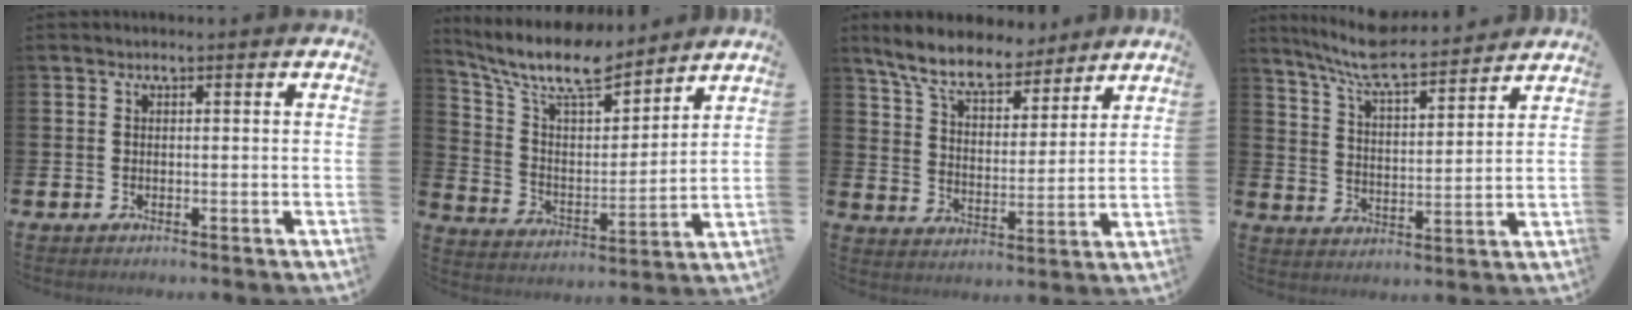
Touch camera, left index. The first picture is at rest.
{"total": 10.8, "force": [9.4, 2.8, 4.6], "torque": [-0.124, -0.056, 0.166]}
{"total": 9.0, "force": [8.1, 2.7, 2.9], "torque": [-0.088, -0.042, 0.145]}
{"total": 8.3, "force": [7.9, 0.8, 2.6], "torque": [-0.084, -0.050, 0.141]}